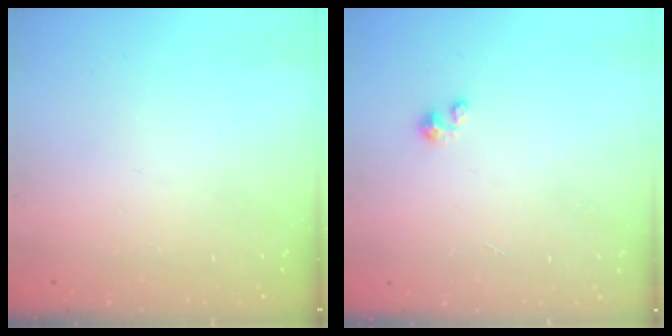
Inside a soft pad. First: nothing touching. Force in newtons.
{"total": 0.8, "press": 0.7, "slide": 0.3}